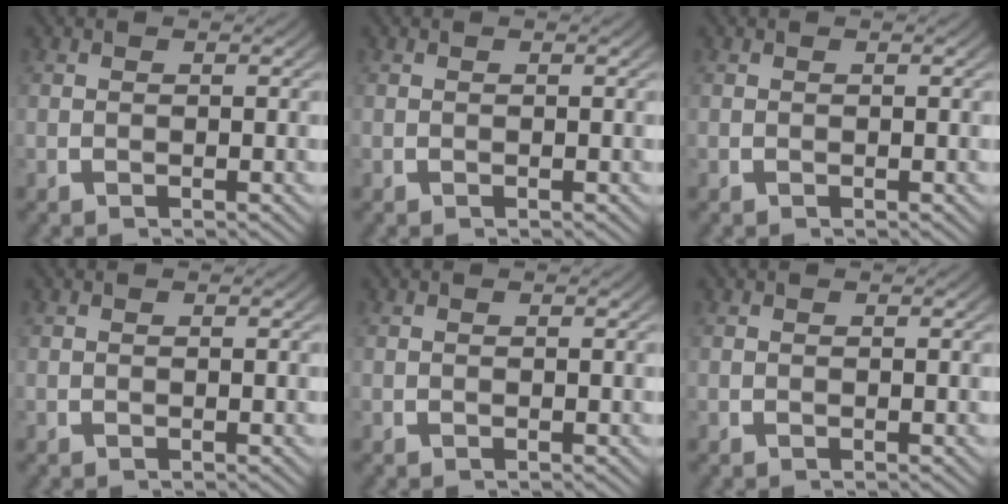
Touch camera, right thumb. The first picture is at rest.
{"total": 0.0}
{"total": 0.0}
{"total": 0.0}
{"total": 0.0}
{"total": 0.0}